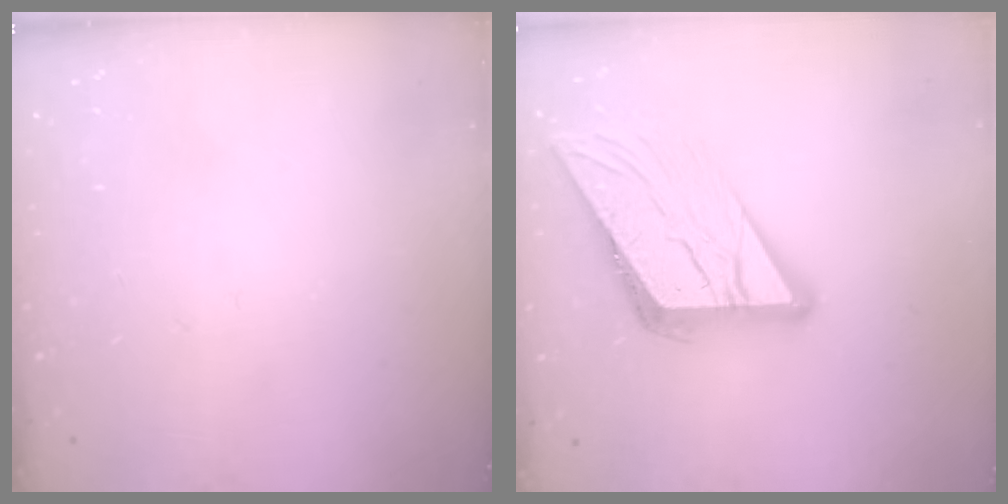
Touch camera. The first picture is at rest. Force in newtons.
{"total": 15.0, "press": 14.9, "slide": 1.6}